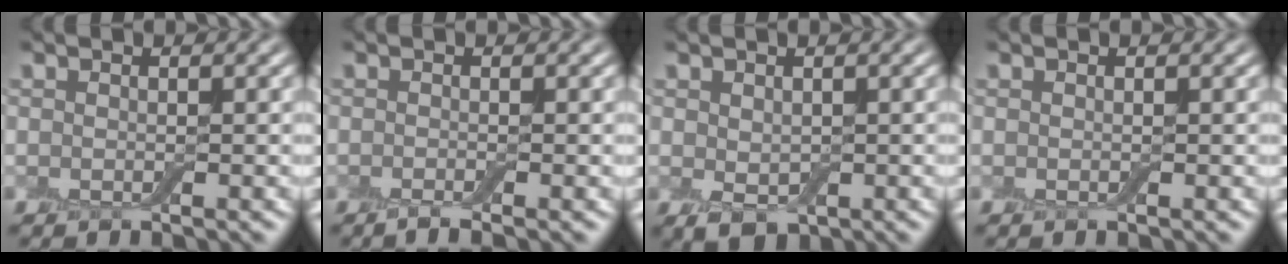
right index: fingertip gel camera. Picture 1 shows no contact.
{"total": 1.4, "force": [-0.9, 0.2, 1.1], "torque": [-0.011, -0.002, -0.021]}
{"total": 1.9, "force": [0.0, 1.4, 1.3], "torque": [-0.023, -0.005, 0.005]}
{"total": 0.0}